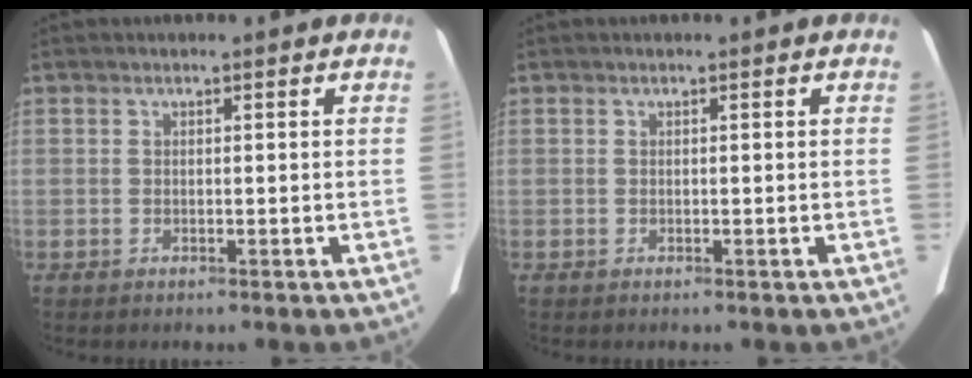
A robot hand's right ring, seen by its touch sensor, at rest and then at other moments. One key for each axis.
{"total": 0.0}